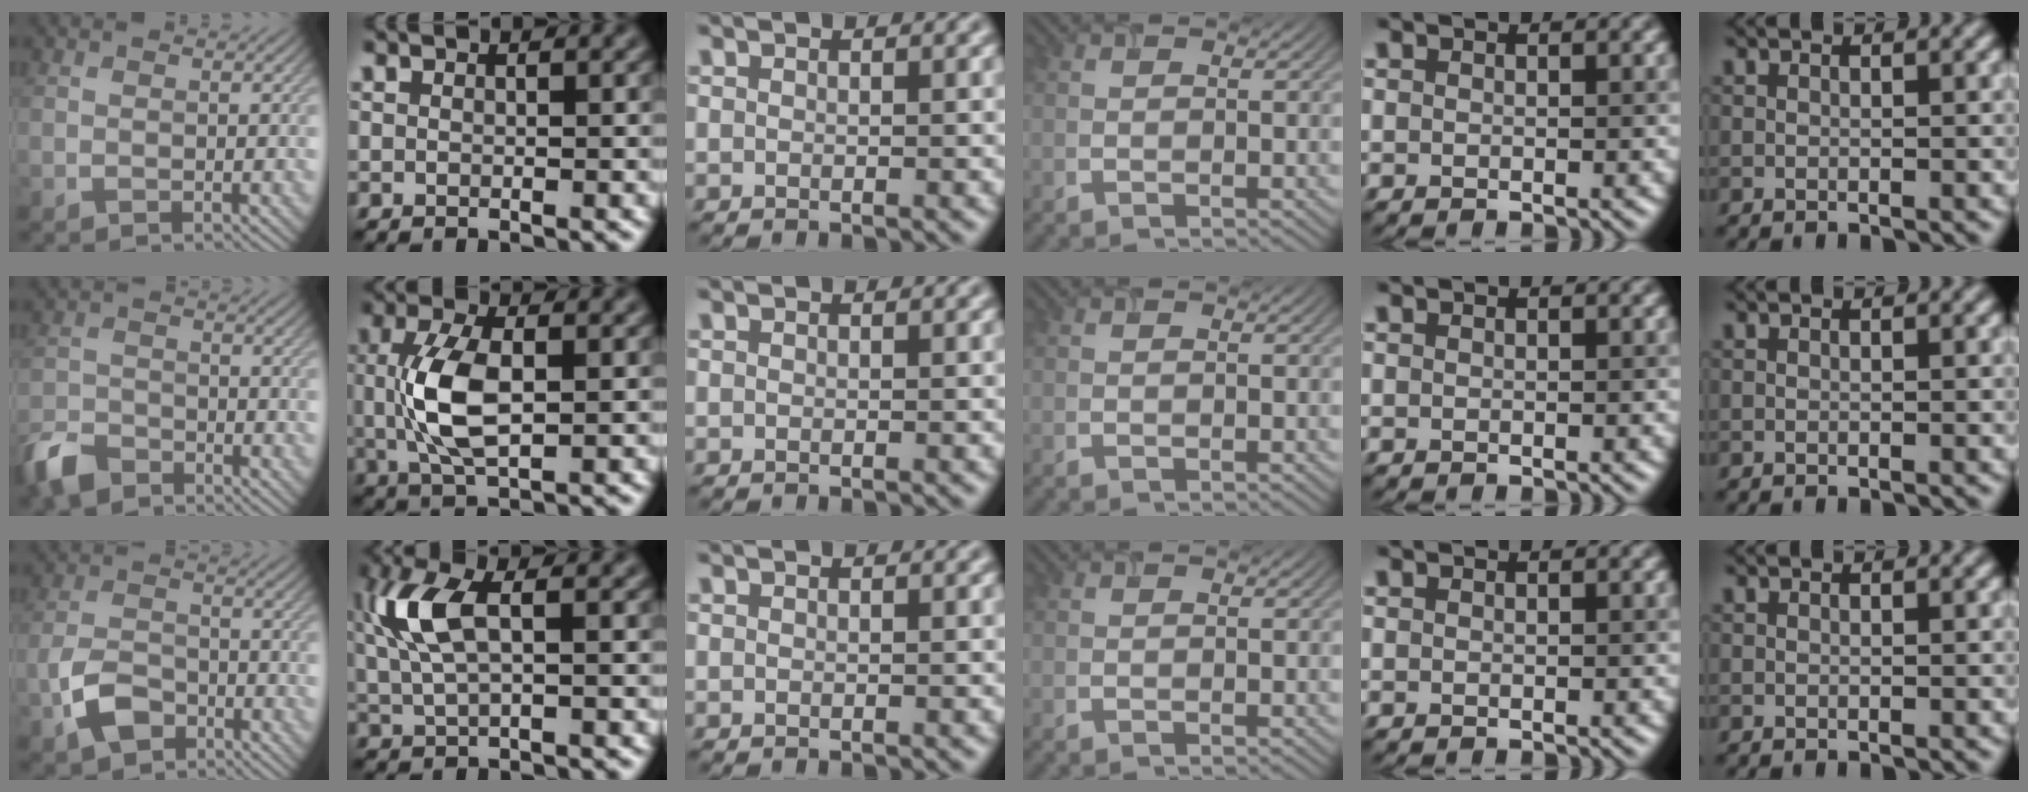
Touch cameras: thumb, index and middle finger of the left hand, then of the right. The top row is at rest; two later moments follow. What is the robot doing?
{"motion": "insert", "object": "airpods case & airpods"}